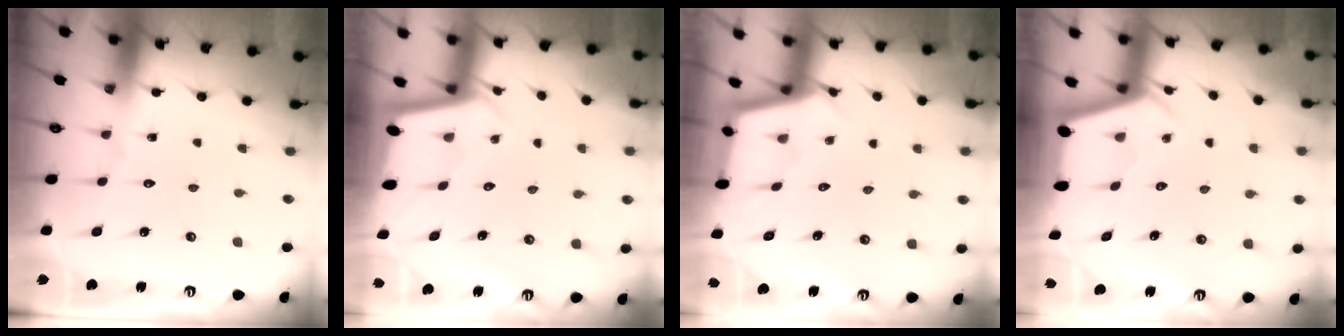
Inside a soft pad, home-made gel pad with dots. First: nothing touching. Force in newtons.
{"total": 2.0, "press": 2.0, "slide": 0.1}
{"total": 2.5, "press": 2.5, "slide": 0.2}
{"total": 2.5, "press": 2.5, "slide": 0.3}